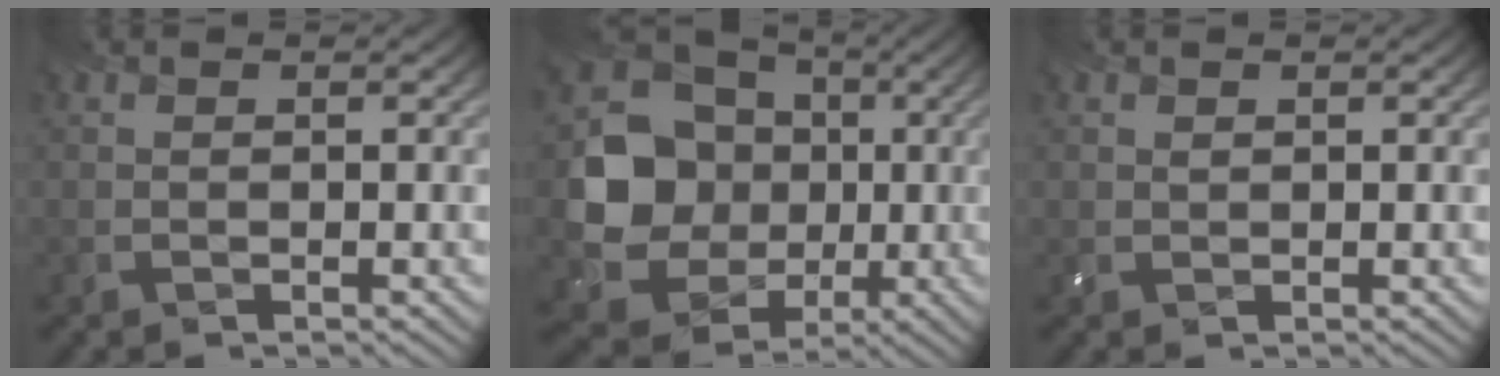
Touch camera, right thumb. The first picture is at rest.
{"total": 12.9, "force": [-0.2, 11.5, 5.9], "torque": [-0.148, -0.019, -0.017]}
{"total": 0.7, "force": [0.3, 0.5, 0.3], "torque": [-0.010, -0.002, 0.009]}